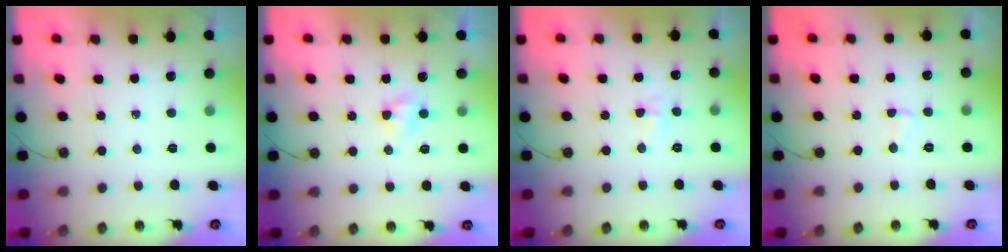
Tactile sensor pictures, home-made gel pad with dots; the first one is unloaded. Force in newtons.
{"total": 2.4, "press": 2.4, "slide": 0.3}
{"total": 3.6, "press": 3.6, "slide": 0.6}
{"total": 2.6, "press": 2.5, "slide": 0.5}